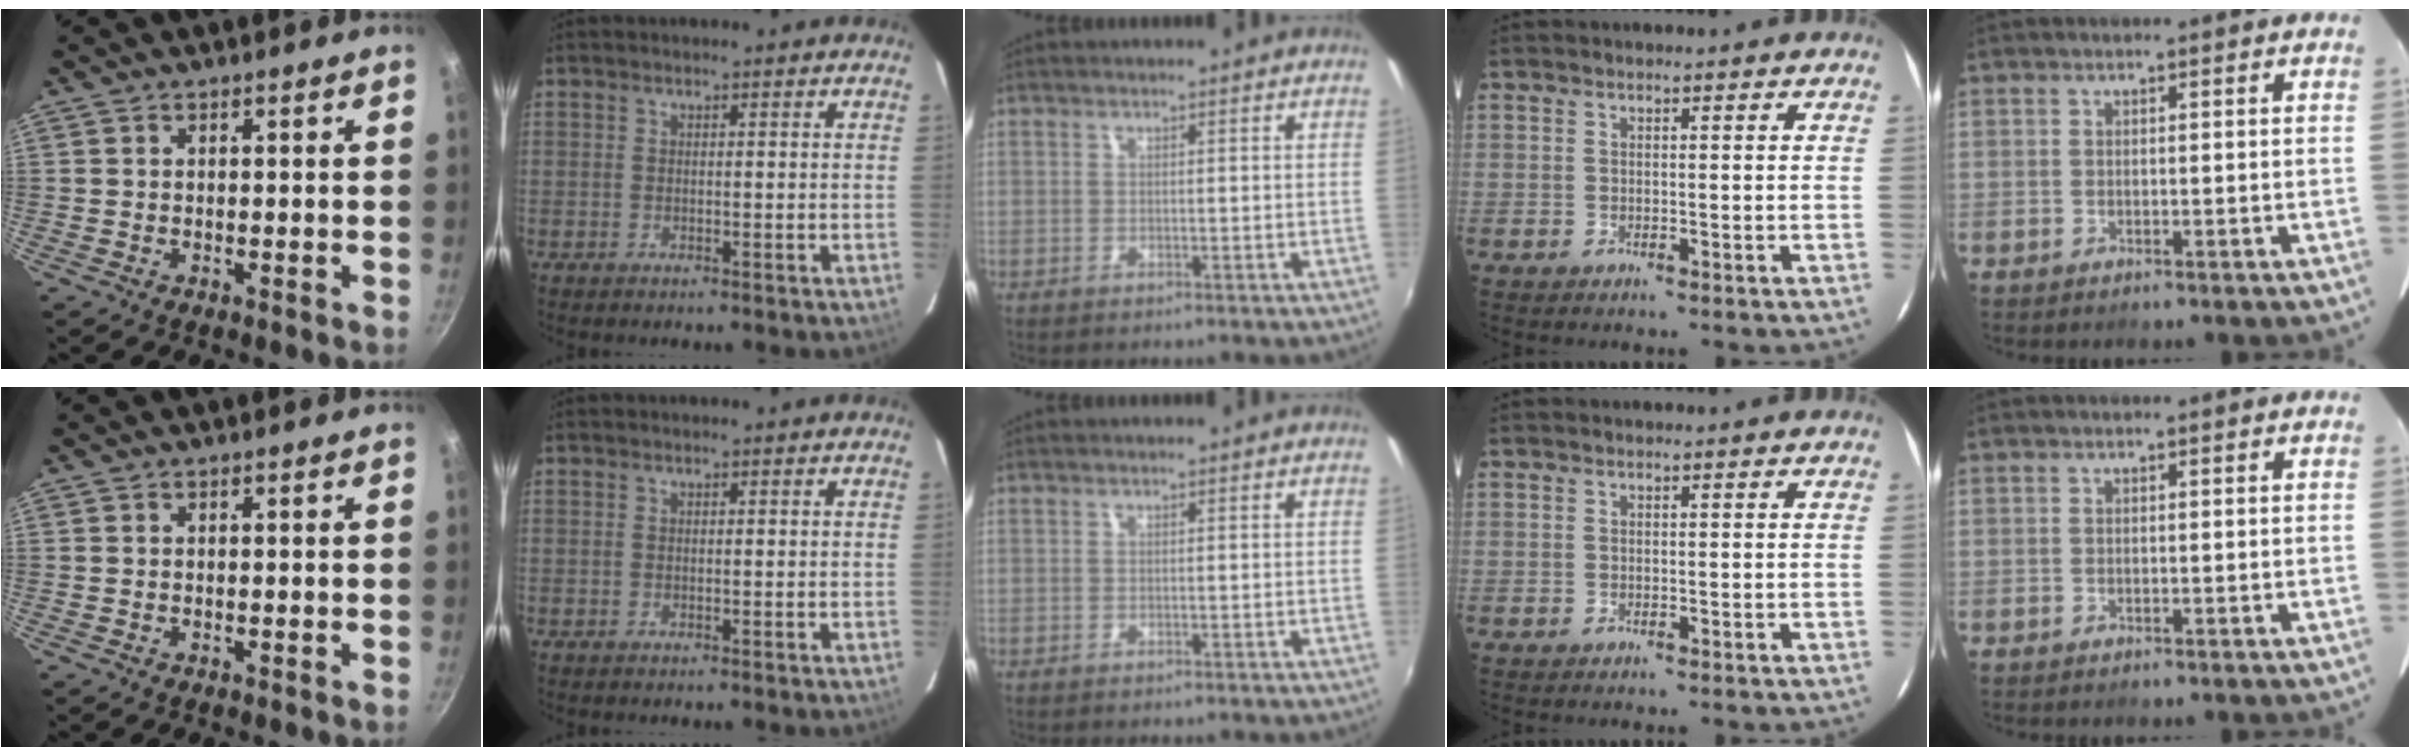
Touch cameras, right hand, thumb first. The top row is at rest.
{}